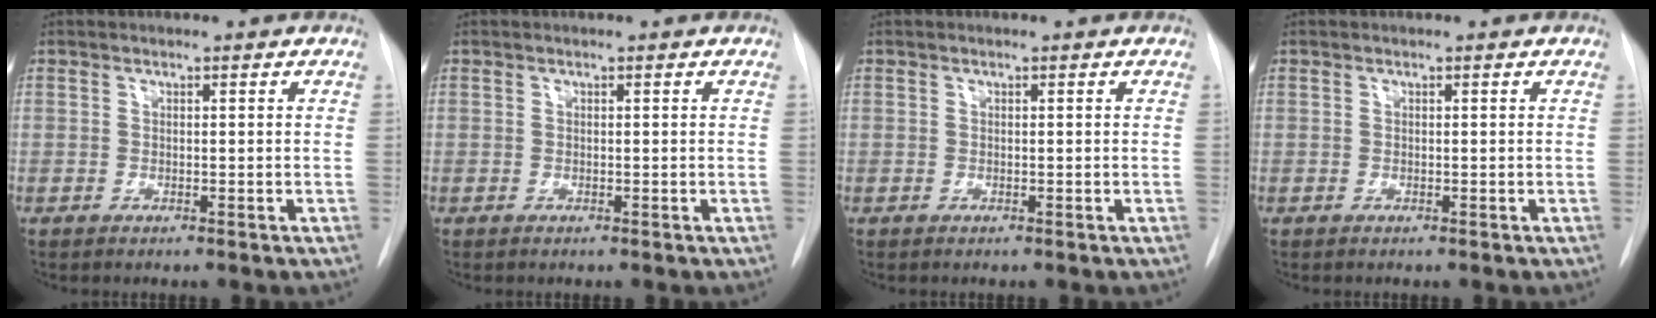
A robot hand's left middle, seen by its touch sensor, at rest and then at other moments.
{"total": 0.0}
{"total": 0.0}
{"total": 0.0}